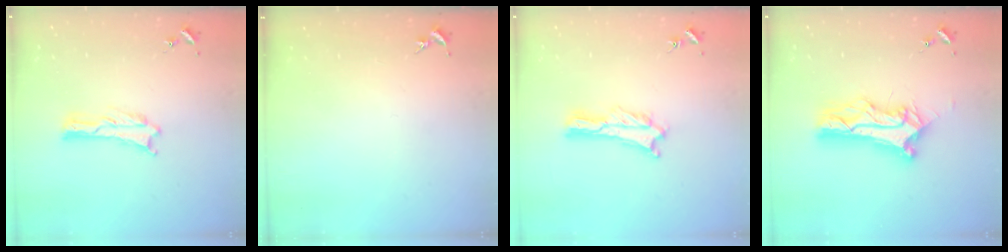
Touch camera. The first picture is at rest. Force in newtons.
{"total": 0.0}
{"total": 1.8, "press": 1.8, "slide": 0.2}
{"total": 11.0, "press": 11.0, "slide": 0.9}